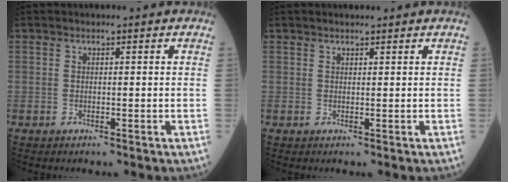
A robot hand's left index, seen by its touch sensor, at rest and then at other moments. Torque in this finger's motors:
{"motor_torque": [-1.28, 0.46, -0.63, -0.13]}